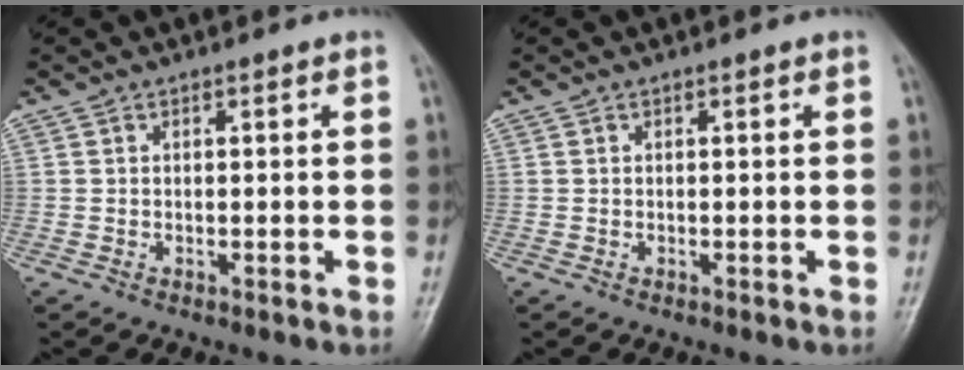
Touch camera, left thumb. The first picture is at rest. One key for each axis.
{"total": 0.0}